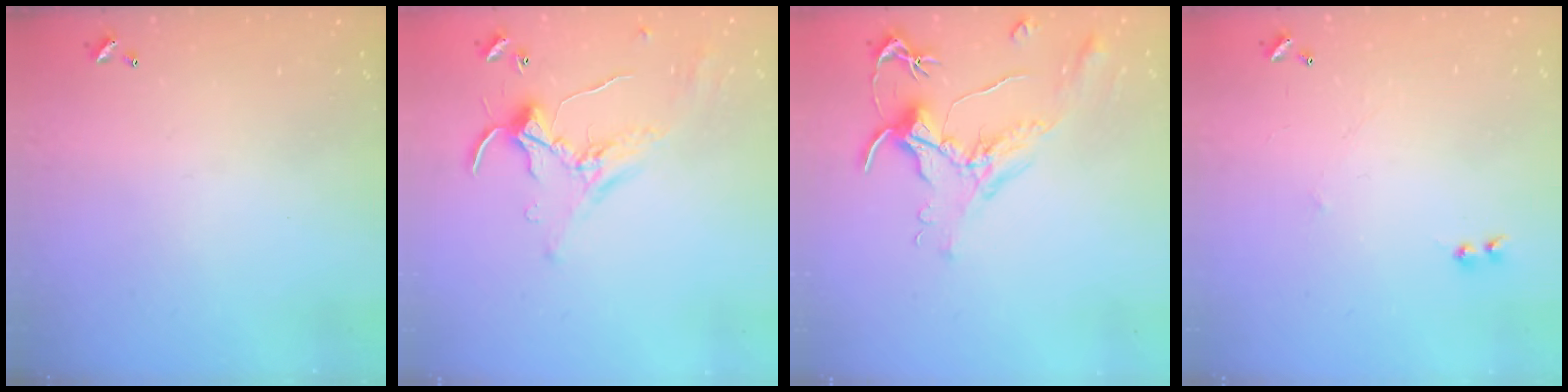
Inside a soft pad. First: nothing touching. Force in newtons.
{"total": 1.0, "press": 0.5, "slide": 0.8}
{"total": 1.6, "press": 1.4, "slide": 0.7}
{"total": 1.2, "press": 1.2, "slide": 0.3}